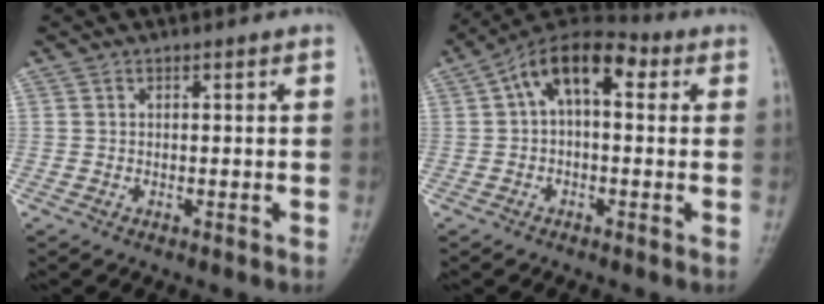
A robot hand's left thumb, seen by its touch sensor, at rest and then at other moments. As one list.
[{"total": 11.4, "force": [2.5, 6.2, 9.2], "torque": [-0.131, 0.038, 0.028]}]